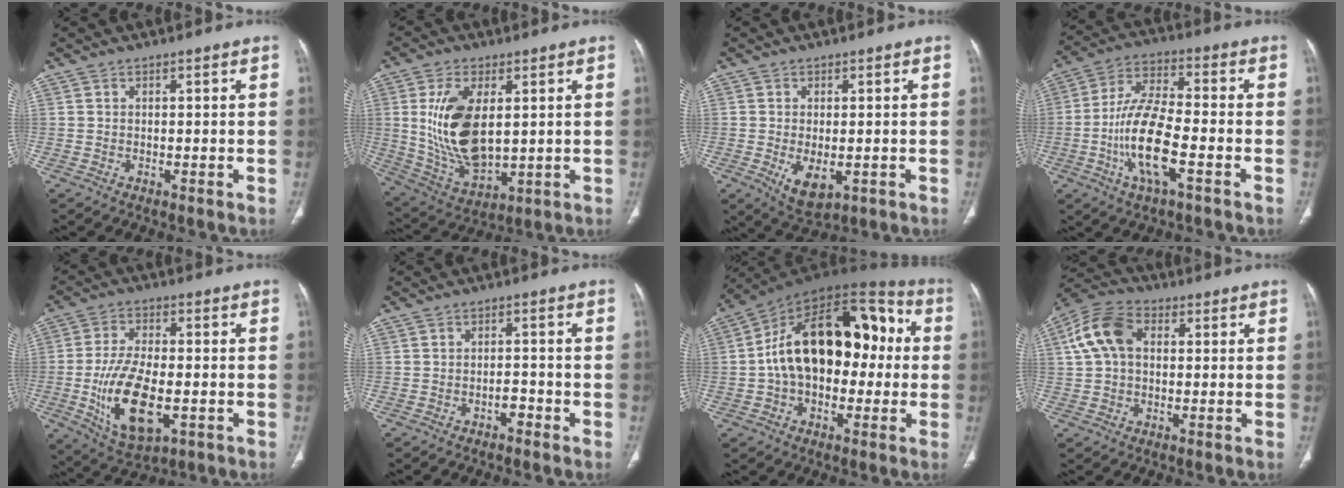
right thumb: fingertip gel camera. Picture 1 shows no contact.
{"total": 15.8, "force": [2.4, 8.5, 13.1], "torque": [-0.245, -0.019, 0.062]}
{"total": 6.2, "force": [-1.6, 3.3, 5.1], "torque": [-0.086, -0.012, -0.012]}
{"total": 13.7, "force": [-4.3, 4.6, 12.2], "torque": [-0.247, 0.023, -0.082]}
{"total": 14.8, "force": [-3.4, 7.1, 12.5], "torque": [-0.234, 0.000, -0.048]}
{"total": 2.3, "force": [-1.5, 1.2, 1.2], "torque": [-0.015, 0.014, -0.023]}
{"total": 22.5, "force": [0.7, 13.6, 17.9], "torque": [-0.263, 0.056, 0.004]}
{"total": 10.2, "force": [1.9, 7.0, 7.2], "torque": [-0.143, 0.027, 0.028]}